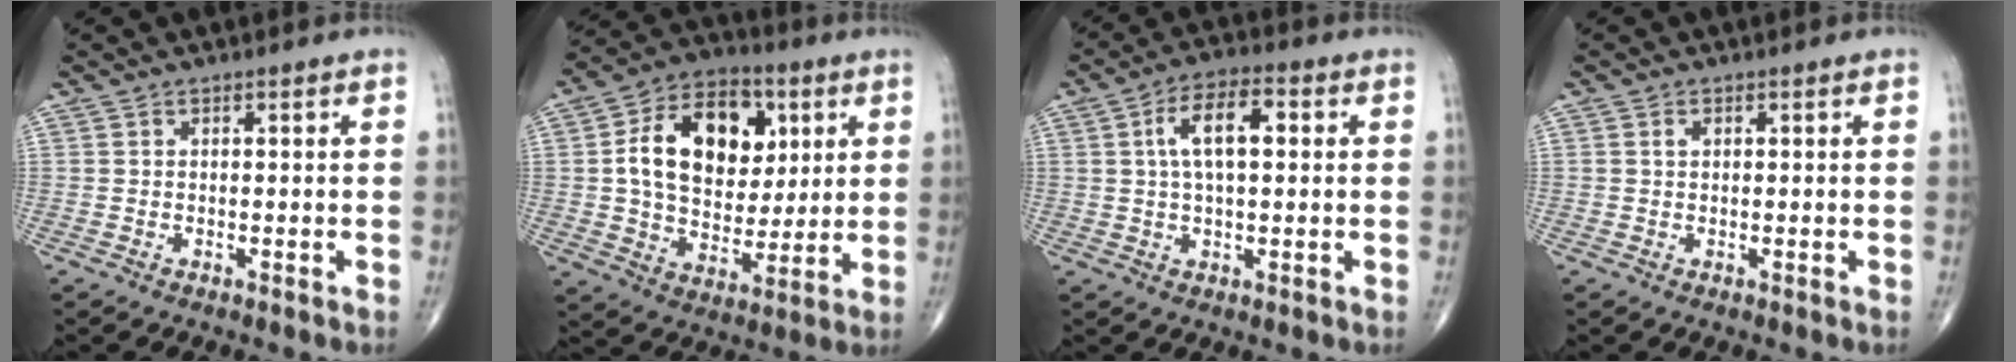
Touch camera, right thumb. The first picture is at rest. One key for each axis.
{"total": 19.4, "fx": 4.5, "fy": 13.3, "fz": 13.3, "tx": -0.186, "ty": 0.000, "tz": 0.076}
{"total": 9.1, "fx": 1.8, "fy": 4.2, "fz": 7.9, "tx": -0.136, "ty": 0.017, "tz": 0.025}
{"total": 1.0, "fx": 0.3, "fy": 0.7, "fz": 0.6, "tx": -0.013, "ty": 0.004, "tz": 0.005}